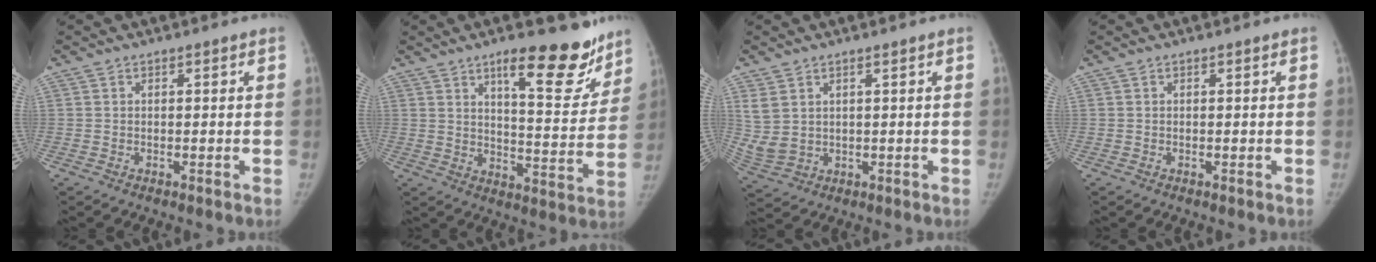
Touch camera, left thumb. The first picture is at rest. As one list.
[{"total": 15.7, "force": [10.8, 4.8, 10.3], "torque": [-0.086, -0.075, 0.157]}, {"total": 5.8, "force": [2.4, 3.8, 3.6], "torque": [-0.077, -0.012, 0.063]}, {"total": 0.0}]